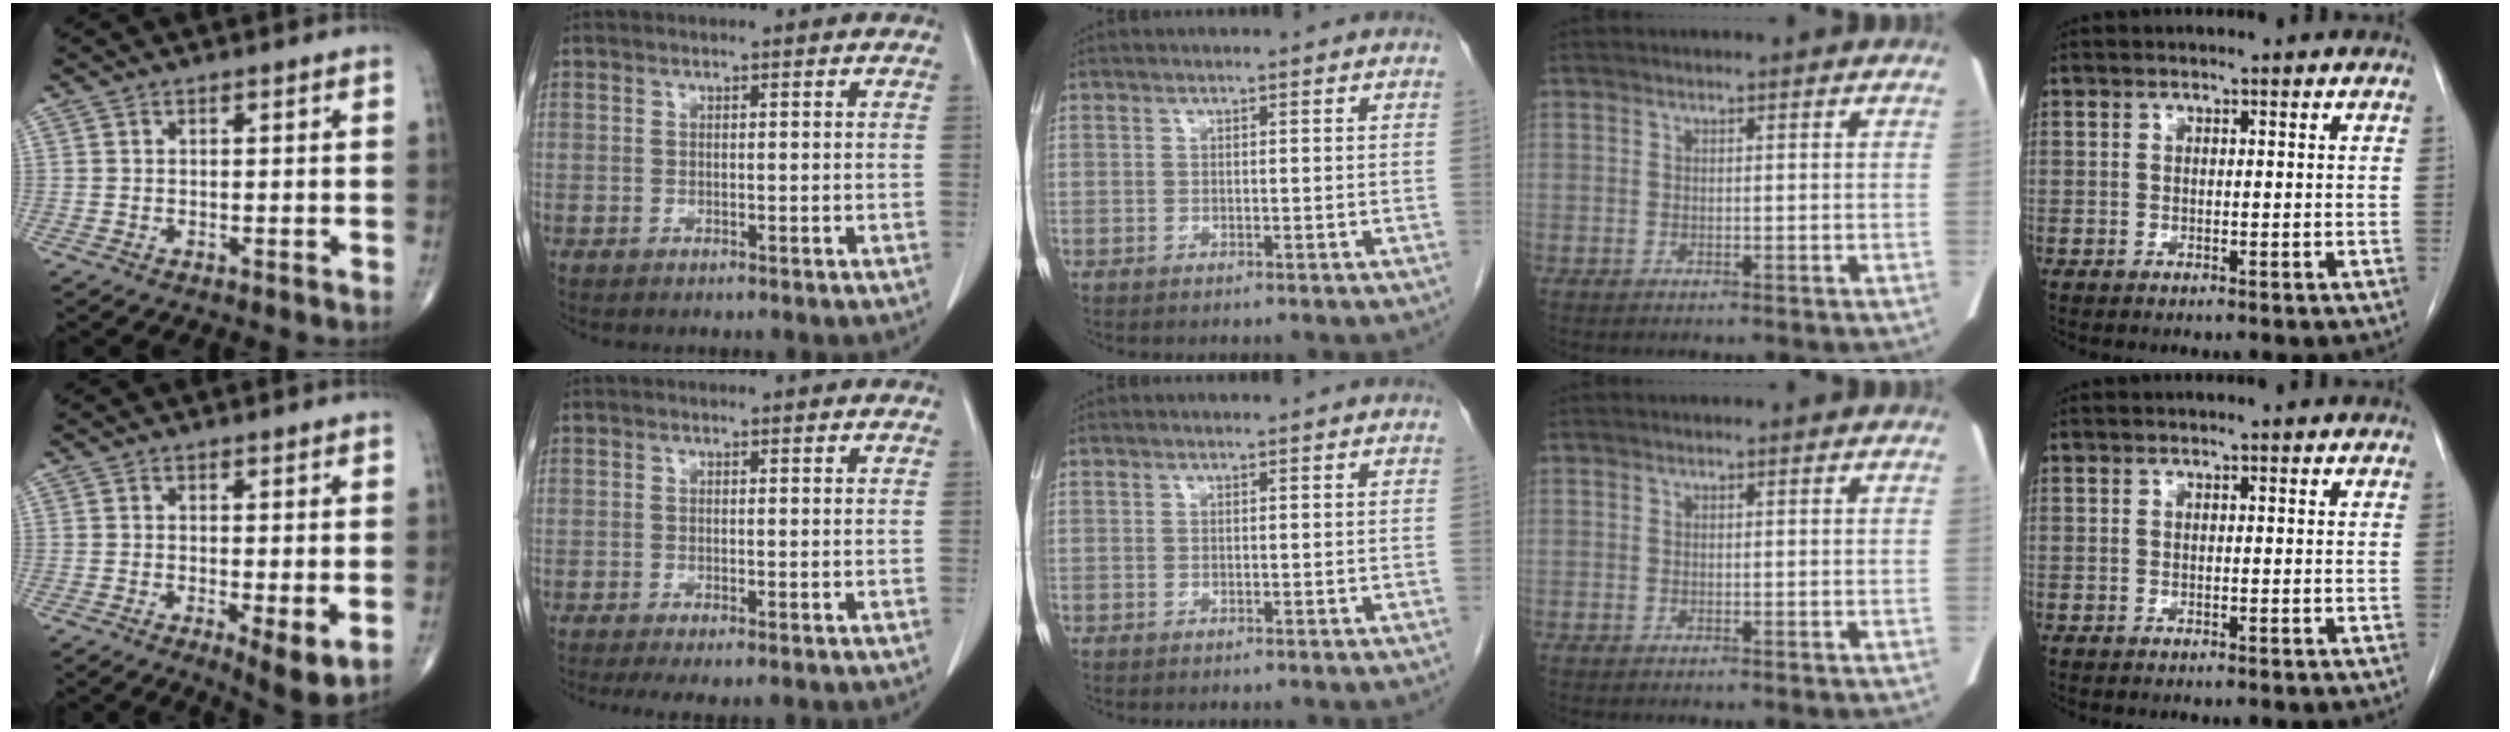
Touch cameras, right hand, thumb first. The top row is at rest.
{"thumb": {"total": 5.6, "force": [-0.9, 1.5, 5.3], "torque": [-0.082, -0.020, -0.013]}, "index": {"total": 3.7, "force": [-2.6, 0.9, 2.4], "torque": [-0.040, -0.010, -0.039]}}